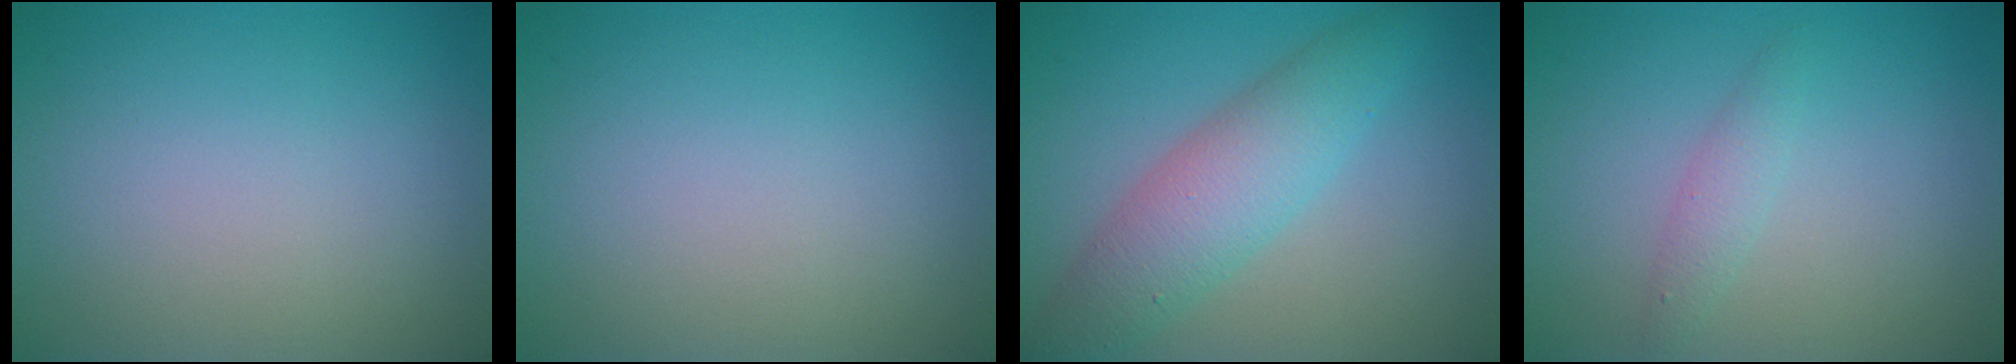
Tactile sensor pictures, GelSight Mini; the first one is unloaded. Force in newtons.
{"total": 0.0}
{"total": 5.2, "press": 5.2, "slide": 0.0}
{"total": 1.4, "press": 1.4, "slide": 0.0}